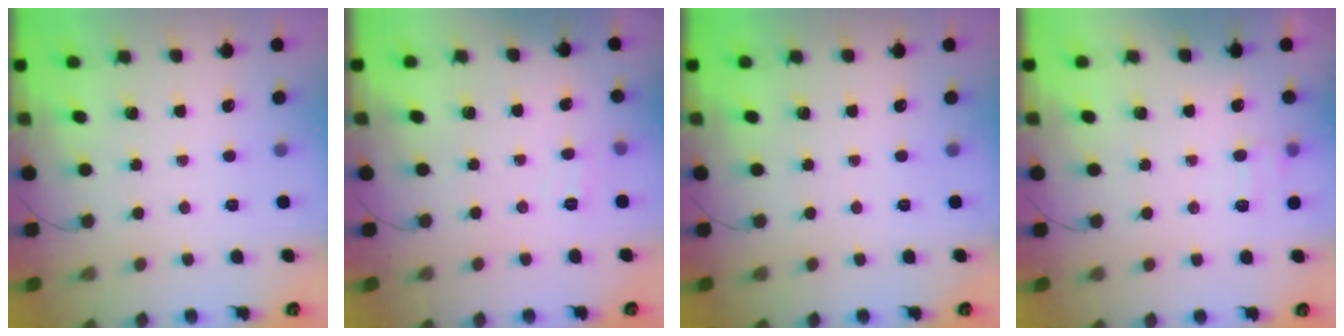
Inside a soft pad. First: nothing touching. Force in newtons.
{"total": 3.6, "press": 3.3, "slide": 1.5}
{"total": 0.0}
{"total": 8.8, "press": 8.6, "slide": 1.7}